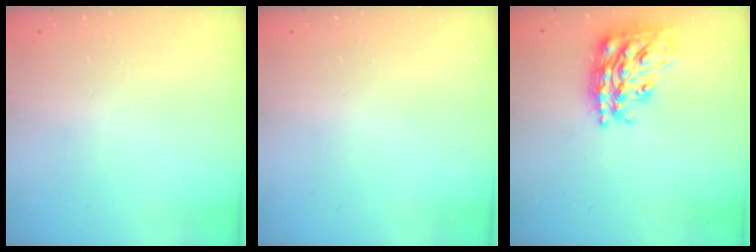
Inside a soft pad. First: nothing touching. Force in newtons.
{"total": 0.0}
{"total": 22.0, "press": 21.9, "slide": 1.4}